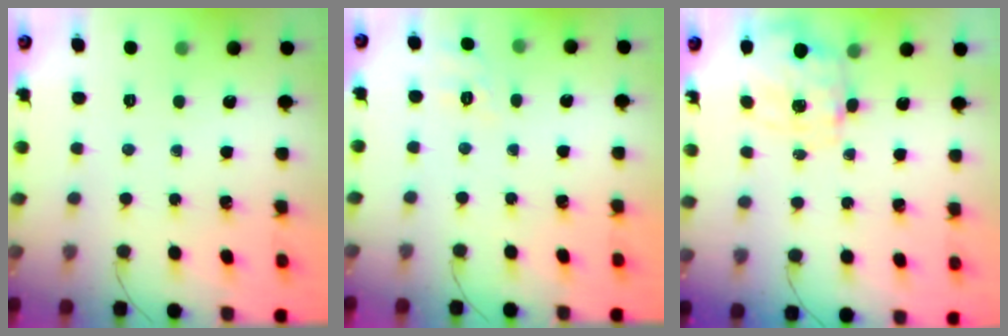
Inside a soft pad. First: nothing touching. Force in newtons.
{"total": 7.2, "press": 6.9, "slide": 1.7}
{"total": 2.7, "press": 2.6, "slide": 0.9}